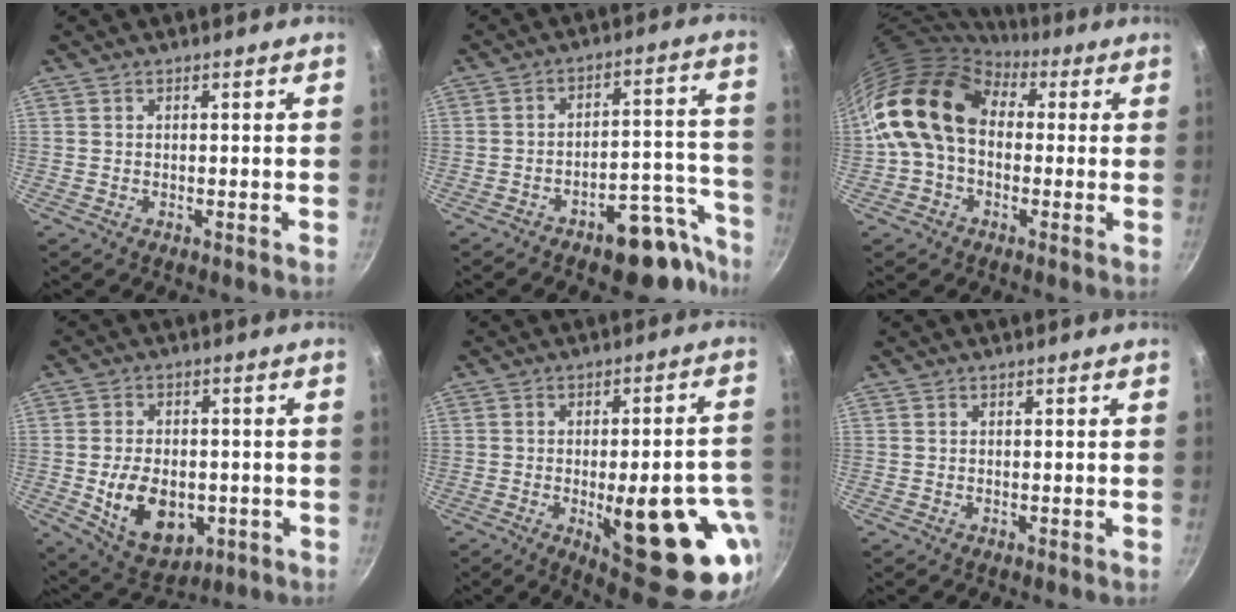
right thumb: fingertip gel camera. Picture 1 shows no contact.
{"total": 13.2, "force": [-9.4, 5.6, 7.4], "torque": [-0.023, 0.102, -0.130]}
{"total": 15.7, "force": [2.0, 11.4, 10.6], "torque": [-0.169, 0.028, 0.018]}
{"total": 12.8, "force": [-2.5, 8.5, 9.3], "torque": [-0.132, -0.002, -0.020]}
{"total": 23.8, "force": [-6.8, 9.0, 21.0], "torque": [-0.215, 0.009, -0.073]}
{"total": 0.0}